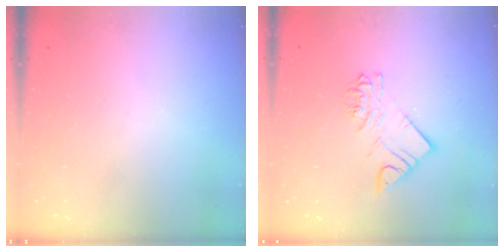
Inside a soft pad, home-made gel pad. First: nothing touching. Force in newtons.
{"total": 6.1, "press": 6.1, "slide": 0.3}